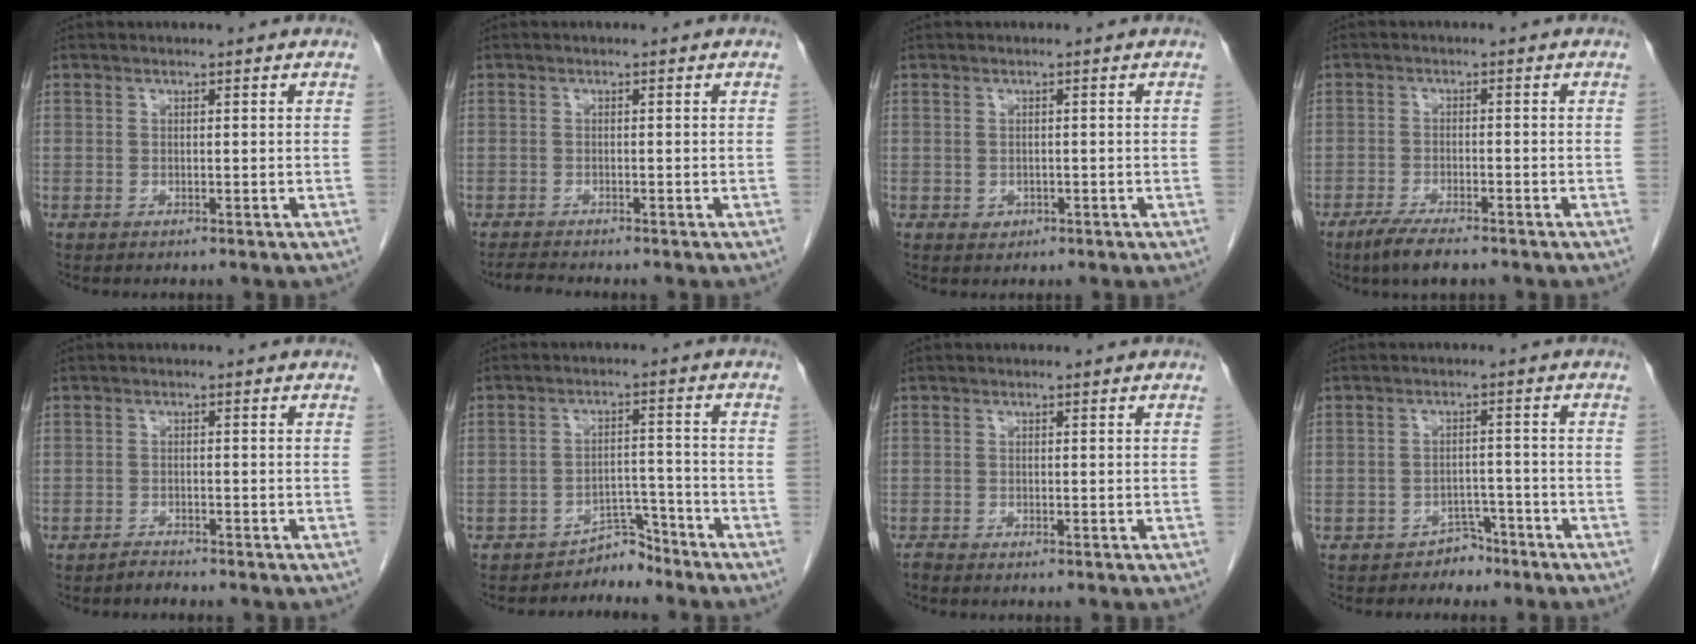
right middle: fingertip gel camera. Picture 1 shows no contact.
{"total": 1.8, "force": [-1.7, -0.3, 0.4], "torque": [-0.013, -0.010, -0.033]}
{"total": 1.2, "force": [-0.4, 1.0, 0.4], "torque": [-0.007, 0.002, 0.001]}
{"total": 5.3, "force": [-3.9, 1.0, 3.4], "torque": [-0.067, -0.010, -0.065]}
{"total": 1.1, "force": [-1.1, 0.1, -0.1], "torque": [0.003, -0.003, -0.017]}
{"total": 3.6, "force": [-3.4, 1.1, -0.2], "torque": [0.014, 0.009, -0.052]}
{"total": 0.5, "force": [-0.5, 0.0, 0.1], "torque": [-0.006, -0.001, -0.009]}
{"total": 3.2, "force": [-2.6, 1.9, 0.0], "torque": [-0.001, 0.011, -0.035]}